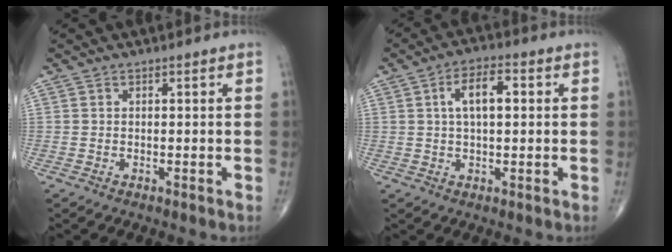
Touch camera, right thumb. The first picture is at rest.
{"total": 7.3, "force": [1.4, 3.3, 6.3], "torque": [-0.106, 0.012, 0.022]}